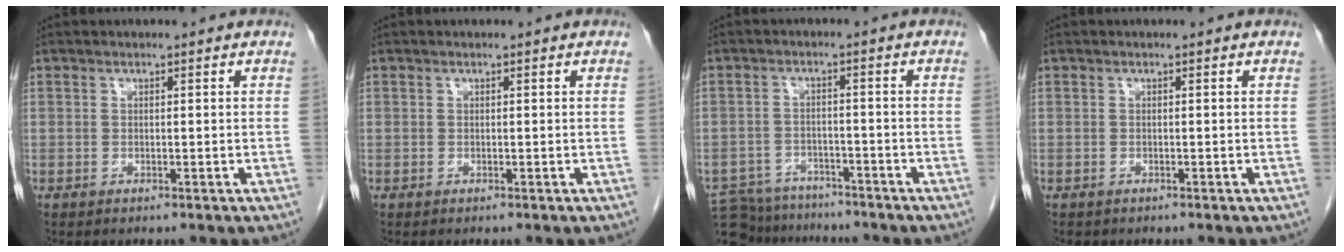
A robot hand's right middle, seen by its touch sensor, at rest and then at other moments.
{"total": 0.0}
{"total": 10.8, "force": [-10.0, 3.7, 1.8], "torque": [-0.039, 0.004, -0.145]}
{"total": 0.6, "force": [-0.4, 0.4, 0.1], "torque": [-0.009, 0.002, -0.006]}